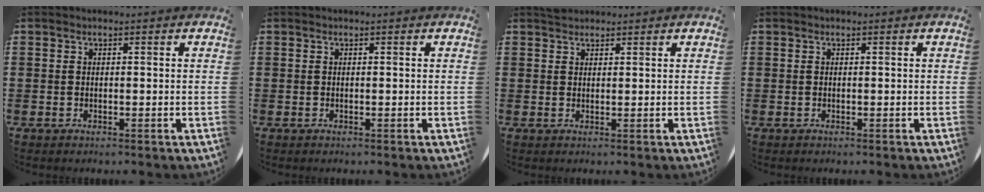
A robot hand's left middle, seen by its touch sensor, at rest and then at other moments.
{"total": 0.0}
{"total": 1.3, "force": [1.3, 0.3, 0.0], "torque": [0.006, 0.000, 0.024]}
{"total": 0.0}